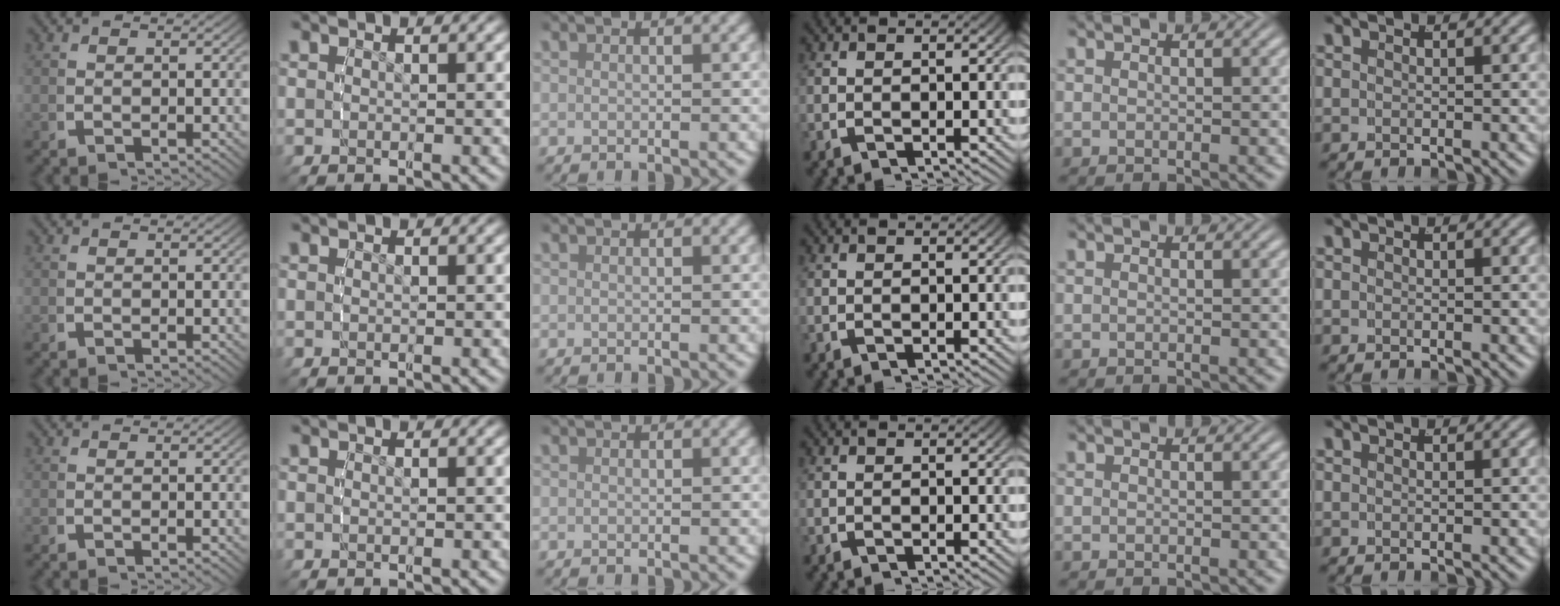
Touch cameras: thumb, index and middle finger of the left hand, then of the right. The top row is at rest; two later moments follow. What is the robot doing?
{"motion": "reach", "object": "jacket"}